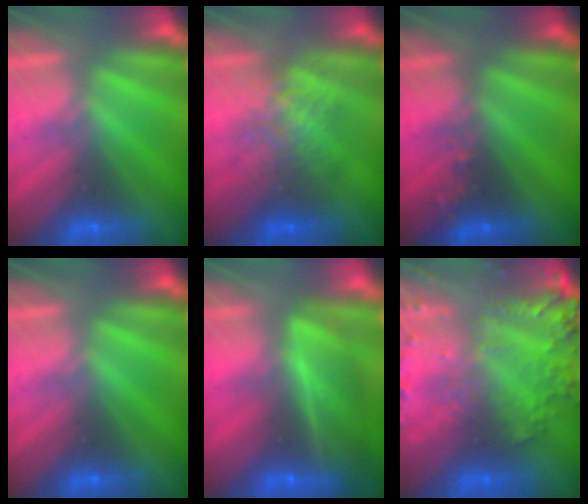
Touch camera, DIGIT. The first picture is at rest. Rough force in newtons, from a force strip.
{"total": 2.2}
{"total": 2.5}
{"total": 0.0}
{"total": 9.3}
{"total": 8.6}